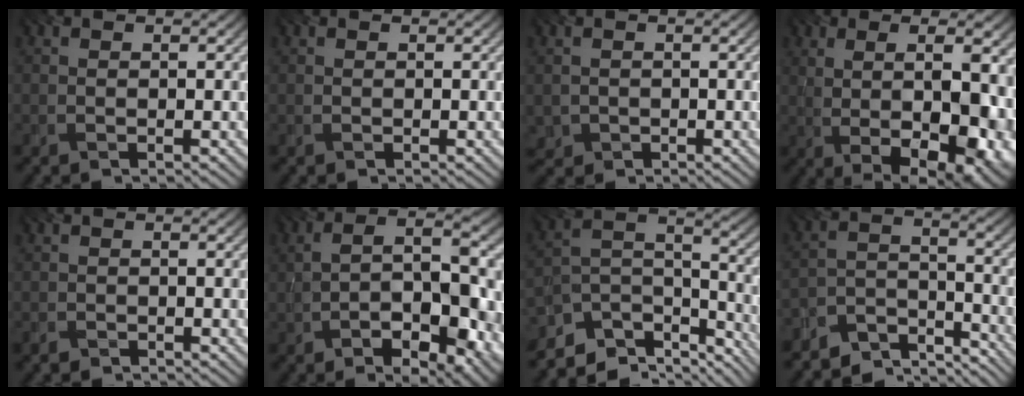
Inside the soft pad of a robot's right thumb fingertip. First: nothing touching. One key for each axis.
{"total": 0.0}
{"total": 1.5, "fx": -0.4, "fy": 1.4, "fz": 0.1, "tx": -0.002, "ty": -0.010, "tz": -0.009}
{"total": 13.4, "fx": -0.3, "fy": 5.1, "fz": 12.4, "tx": -0.155, "ty": -0.003, "tz": -0.003}
{"total": 1.1, "fx": -1.0, "fy": 0.5, "fz": 0.3, "tx": -0.006, "ty": -0.002, "tz": -0.023}
{"total": 13.7, "fx": -3.9, "fy": 5.5, "fz": 11.9, "tx": -0.176, "ty": 0.001, "tz": -0.048}
{"total": 11.1, "fx": -8.5, "fy": 4.8, "fz": 5.3, "tx": -0.116, "ty": -0.009, "tz": -0.138}
{"total": 7.9, "fx": -6.9, "fy": 2.9, "fz": 2.5, "tx": -0.044, "ty": -0.008, "tz": -0.132}